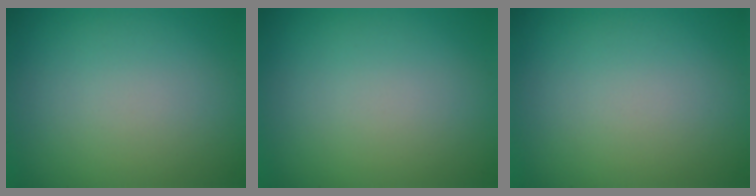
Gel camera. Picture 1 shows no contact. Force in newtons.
{"total": 0.0}
{"total": 0.0}